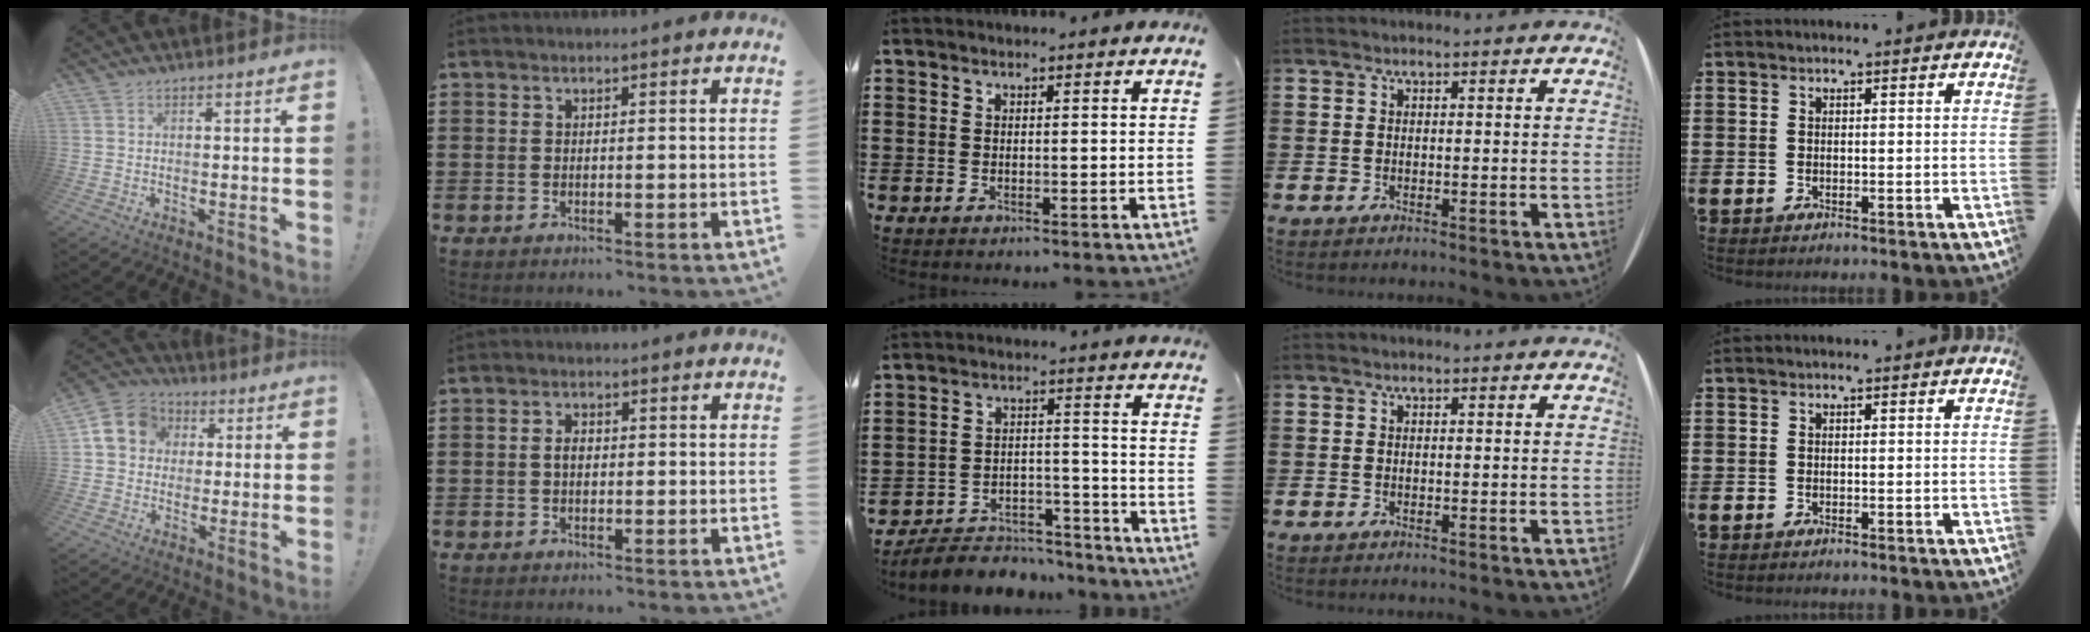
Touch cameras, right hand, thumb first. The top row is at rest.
{"thumb": {"total": 11.1, "force": [2.3, 9.8, 4.6], "torque": [-0.061, 0.007, 0.050]}, "index": {"total": 1.7, "force": [0.0, 0.9, 1.4], "torque": [-0.029, 0.005, -0.002]}, "middle": {"total": 5.2, "force": [-5.1, 1.0, 0.5], "torque": [-0.003, 0.018, -0.102]}}